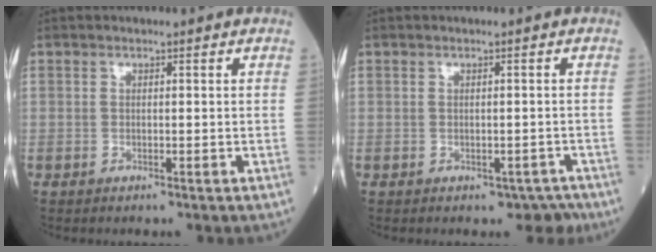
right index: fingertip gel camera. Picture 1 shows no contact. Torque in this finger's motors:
{"motor_torque": [0.26, -0.20, 0.13, 0.01]}